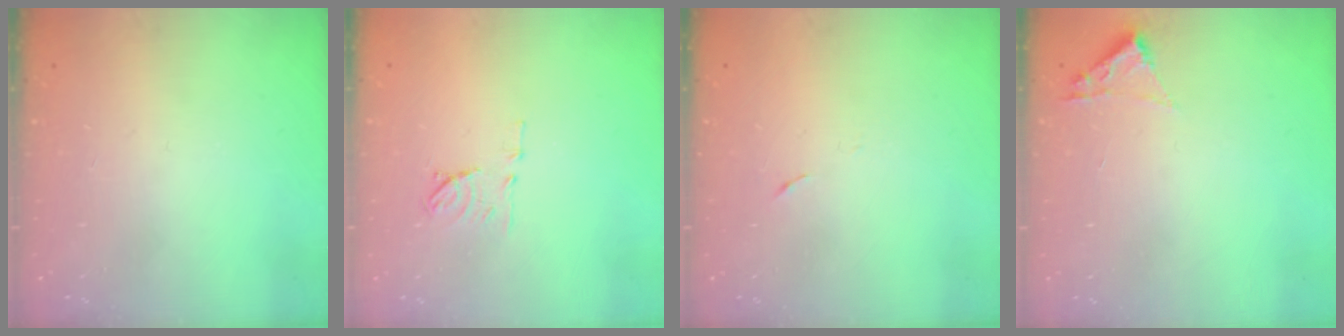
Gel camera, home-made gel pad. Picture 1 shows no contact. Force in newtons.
{"total": 7.6, "press": 7.6, "slide": 0.8}
{"total": 4.0, "press": 3.6, "slide": 1.7}
{"total": 1.8, "press": 1.8, "slide": 0.2}